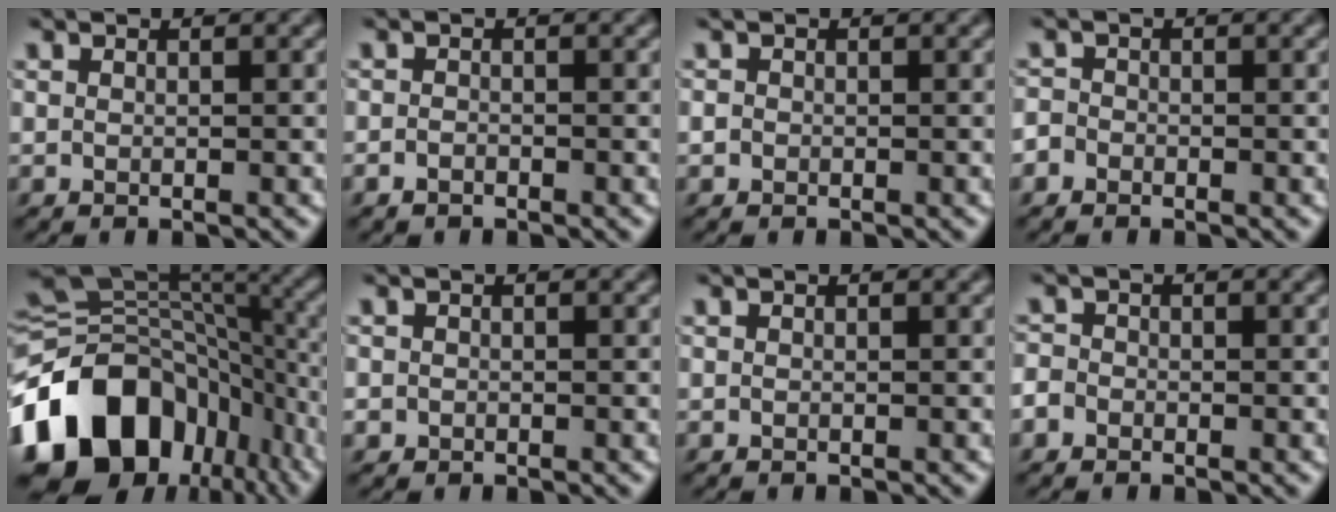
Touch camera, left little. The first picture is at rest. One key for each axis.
{"total": 0.9, "fx": -0.7, "fy": 0.5, "fz": 0.3, "tx": -0.005, "ty": -0.001, "tz": -0.016}
{"total": 0.9, "fx": 0.0, "fy": 0.9, "fz": 0.3, "tx": -0.007, "ty": 0.001, "tz": -0.004}
{"total": 1.6, "fx": -0.8, "fy": 1.4, "fz": 0.4, "tx": 0.000, "ty": 0.009, "tz": -0.022}
{"total": 16.1, "fx": -7.3, "fy": 11.3, "fz": 8.8, "tx": -0.180, "ty": 0.001, "tz": -0.136}
{"total": 0.9, "fx": -0.4, "fy": 0.8, "fz": 0.1, "tx": 0.006, "ty": -0.004, "tz": -0.009}
{"total": 0.0}
{"total": 2.1, "fx": -1.0, "fy": 1.7, "fz": 0.6, "tx": -0.009, "ty": 0.006, "tz": -0.027}